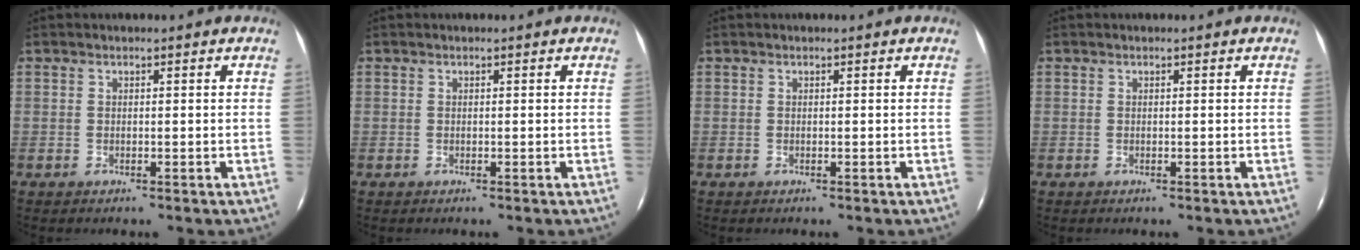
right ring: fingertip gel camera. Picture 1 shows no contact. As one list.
[{"total": 0.0}, {"total": 0.0}, {"total": 0.0}]